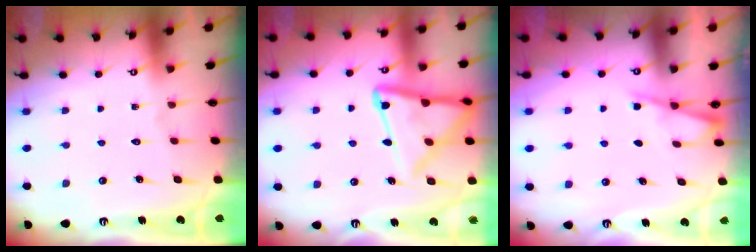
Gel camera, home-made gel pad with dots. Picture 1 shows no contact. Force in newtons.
{"total": 15.0, "press": 14.9, "slide": 1.1}
{"total": 2.7, "press": 2.7, "slide": 0.3}